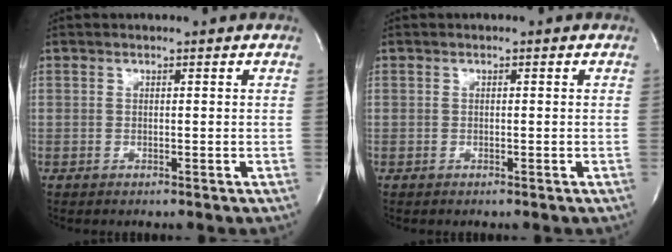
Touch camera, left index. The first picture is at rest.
{"total": 0.0}